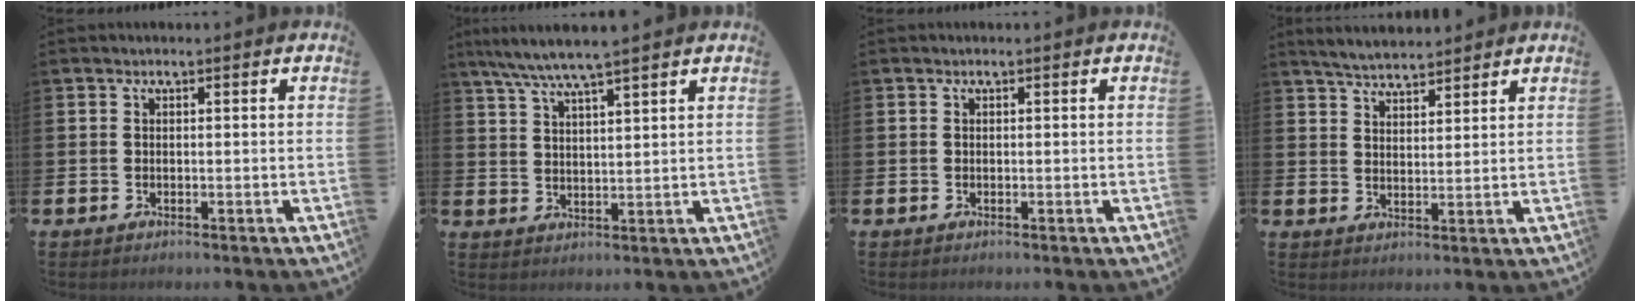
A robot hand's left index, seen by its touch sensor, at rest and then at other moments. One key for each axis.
{"total": 5.6, "fx": 5.2, "fy": -0.4, "fz": 2.2, "tx": -0.059, "ty": -0.018, "tz": 0.092}
{"total": 0.0}
{"total": 4.5, "fx": 4.4, "fy": 0.4, "fz": 0.3, "tx": -0.012, "ty": -0.021, "tz": 0.079}